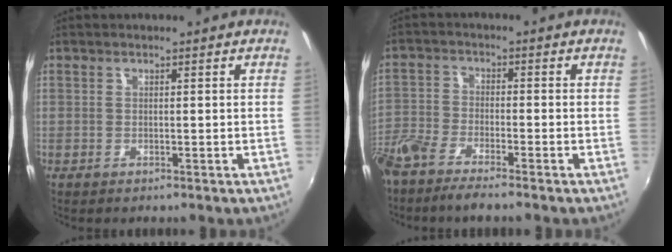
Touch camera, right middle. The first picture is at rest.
{"total": 7.6, "force": [-6.2, 1.5, 4.1], "torque": [-0.108, -0.017, -0.127]}